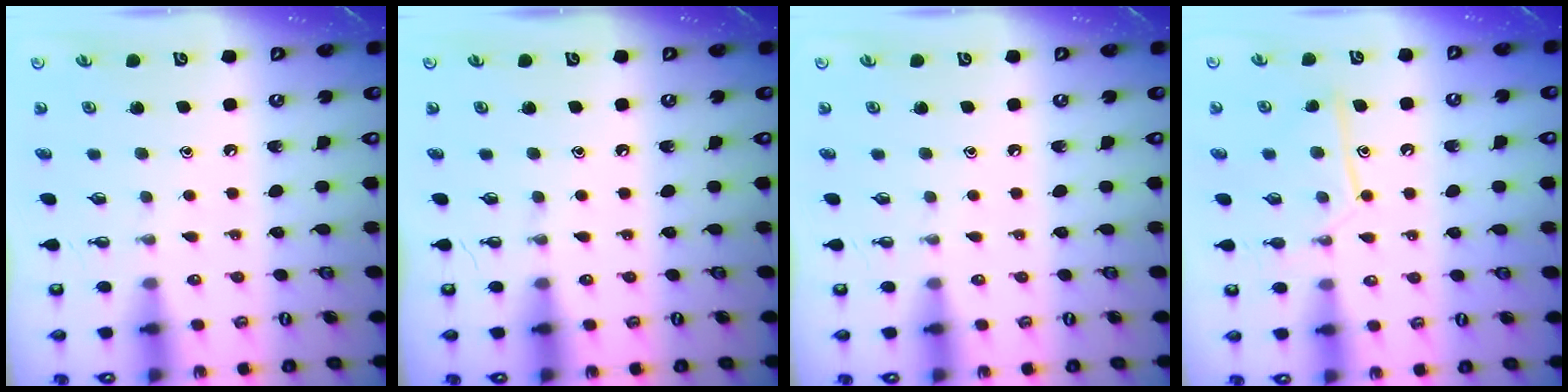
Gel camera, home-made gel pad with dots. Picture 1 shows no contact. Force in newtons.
{"total": 0.0}
{"total": 0.0}
{"total": 11.5, "press": 11.4, "slide": 0.8}